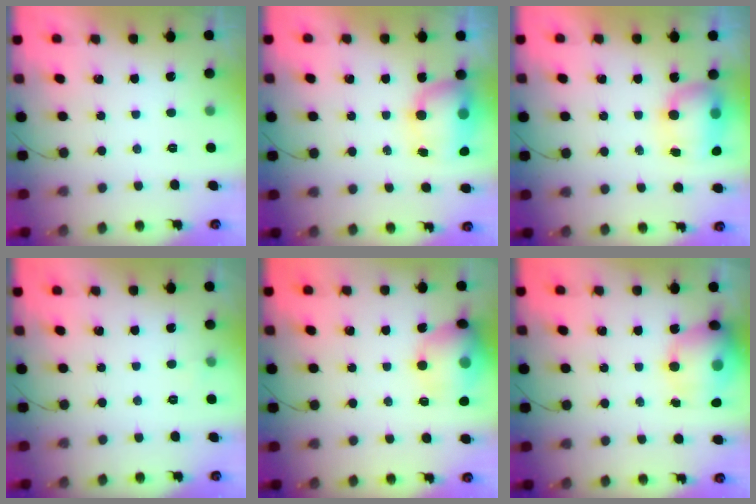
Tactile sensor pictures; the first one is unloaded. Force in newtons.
{"total": 12.0, "press": 9.1, "slide": 7.8}
{"total": 10.7, "press": 9.1, "slide": 5.6}
{"total": 2.3, "press": 2.1, "slide": 0.9}
{"total": 14.0, "press": 13.9, "slide": 2.0}
{"total": 15.9, "press": 15.5, "slide": 3.7}